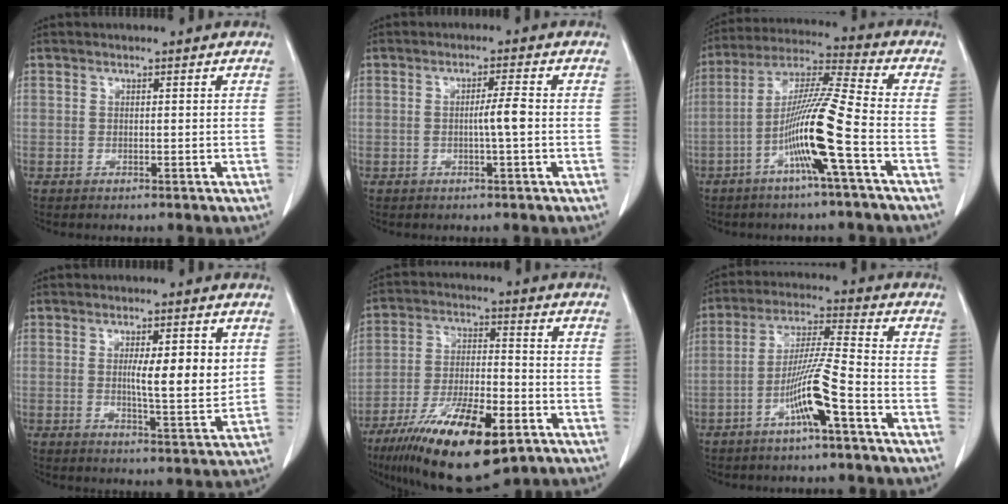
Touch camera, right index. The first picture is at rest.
{"total": 3.2, "force": [-0.4, -0.2, 3.1], "torque": [-0.053, -0.001, -0.007]}
{"total": 12.6, "force": [-4.5, -1.1, 11.7], "torque": [-0.223, 0.004, -0.091]}
{"total": 7.8, "force": [1.6, 1.3, 7.5], "torque": [-0.112, -0.011, 0.024]}
{"total": 18.1, "force": [-10.3, 4.8, 14.1], "torque": [-0.249, -0.026, -0.172]}
{"total": 9.1, "force": [-4.1, -0.4, 8.1], "torque": [-0.159, 0.005, -0.079]}